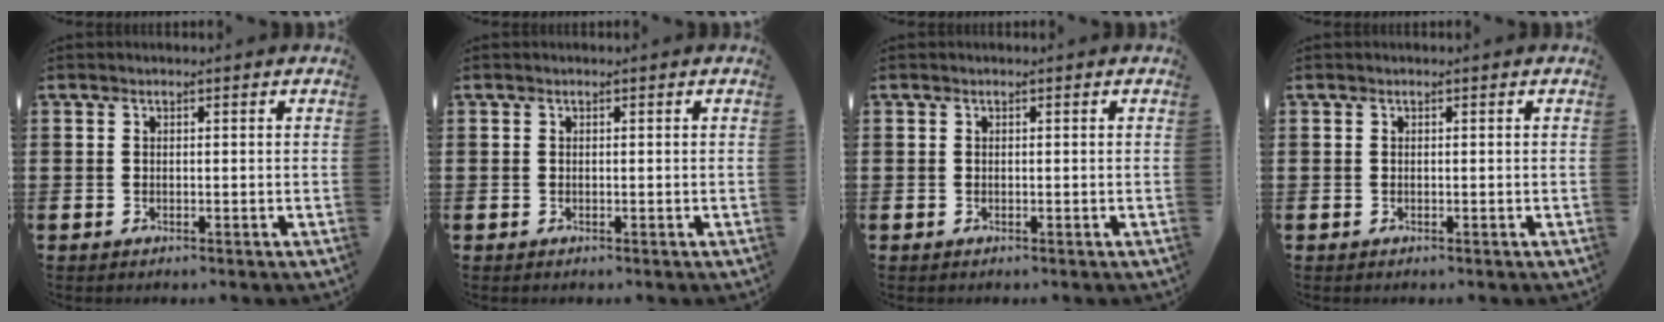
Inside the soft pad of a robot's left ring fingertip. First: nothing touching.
{"total": 0.0}
{"total": 0.0}
{"total": 0.0}